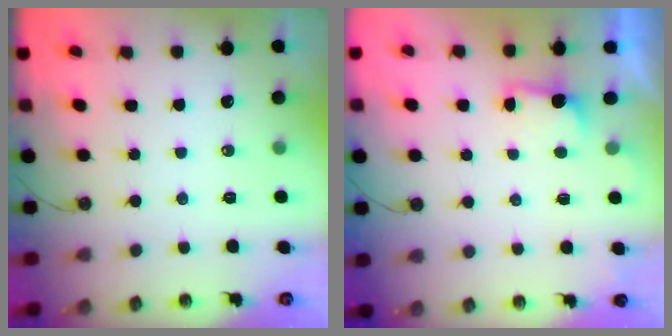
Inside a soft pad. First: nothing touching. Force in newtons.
{"total": 2.5, "press": 2.3, "slide": 0.8}